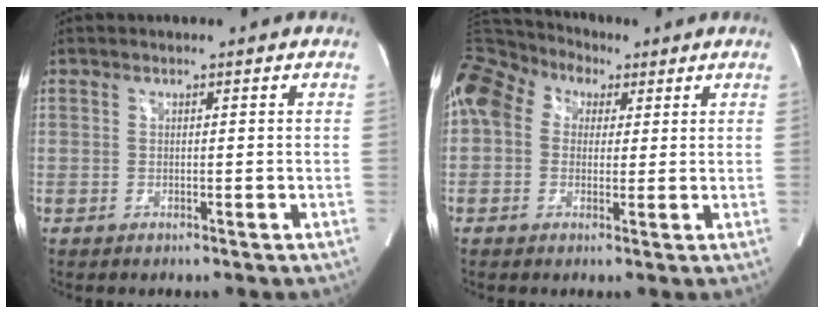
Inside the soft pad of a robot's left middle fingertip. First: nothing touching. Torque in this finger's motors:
{"motor_torque": [2.14, 0.00, 1.05, 0.21]}